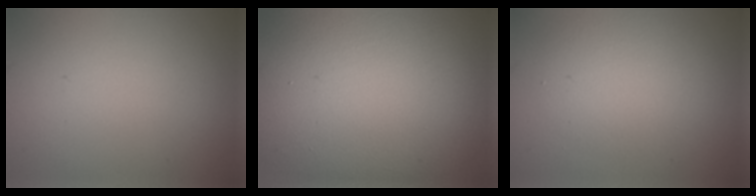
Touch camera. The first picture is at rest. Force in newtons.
{"total": 17.5, "press": 17.4, "slide": 0.7}
{"total": 4.0, "press": 3.9, "slide": 0.2}